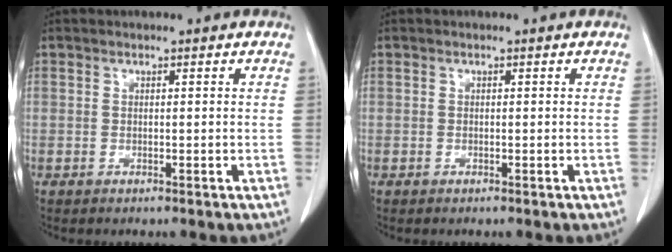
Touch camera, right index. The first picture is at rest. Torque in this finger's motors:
{"motor_torque": [-0.02, 0.01, 0.00, -0.01]}